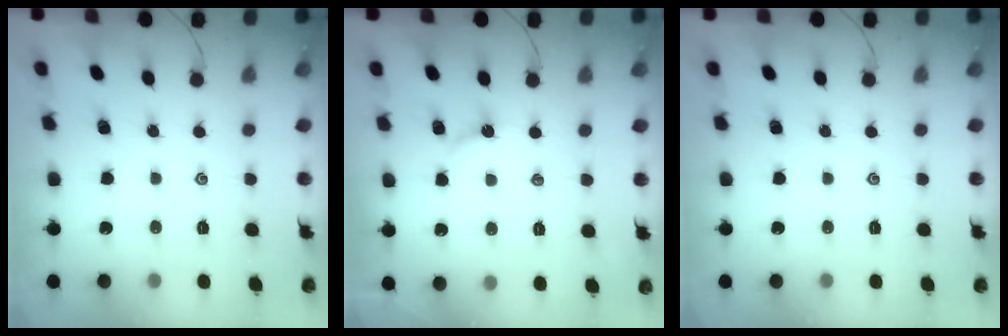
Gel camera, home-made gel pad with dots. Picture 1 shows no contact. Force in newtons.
{"total": 2.6, "press": 2.6, "slide": 0.3}
{"total": 0.0}